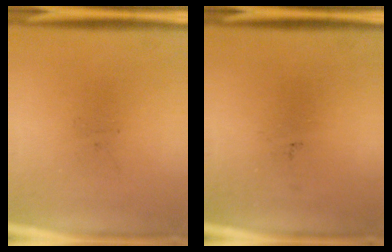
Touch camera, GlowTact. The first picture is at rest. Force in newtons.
{"total": 0.0}